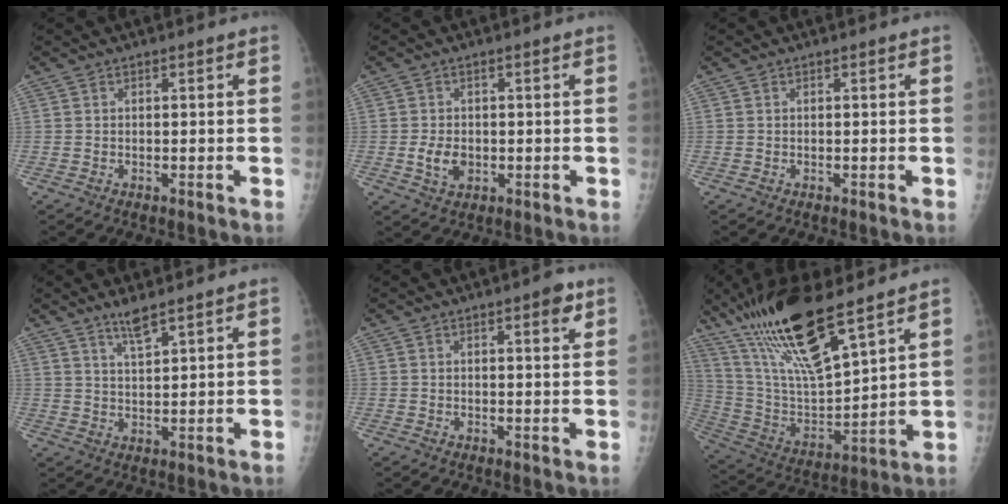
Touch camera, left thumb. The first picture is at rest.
{"total": 4.1, "force": [-0.5, 2.9, 2.8], "torque": [-0.045, -0.002, -0.003]}
{"total": 0.0}
{"total": 4.2, "force": [3.3, 0.5, 2.6], "torque": [-0.047, -0.023, 0.065]}
{"total": 3.1, "force": [1.7, 0.7, 2.5], "torque": [-0.028, -0.007, 0.020]}
{"total": 21.8, "force": [14.8, 4.6, 15.3], "torque": [-0.280, -0.059, 0.283]}